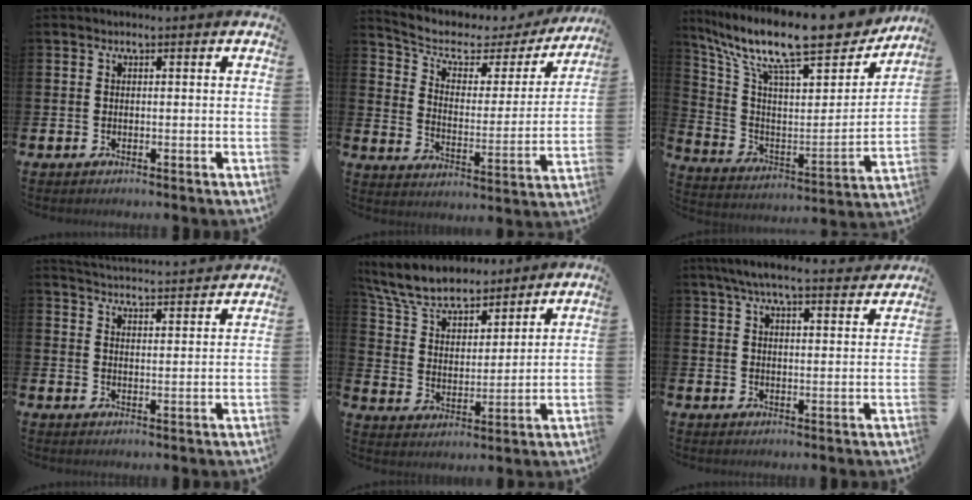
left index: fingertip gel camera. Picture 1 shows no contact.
{"total": 5.3, "force": [4.0, 2.7, 2.2], "torque": [-0.068, -0.029, 0.057]}
{"total": 15.0, "force": [12.2, 3.4, 8.0], "torque": [-0.173, -0.087, 0.203]}
{"total": 4.6, "force": [4.6, -0.1, 0.1], "torque": [-0.009, -0.043, 0.079]}
{"total": 8.3, "force": [7.6, 2.4, 2.3], "torque": [-0.079, -0.049, 0.136]}
{"total": 6.6, "force": [6.2, 0.7, 2.2], "torque": [-0.052, -0.029, 0.109]}